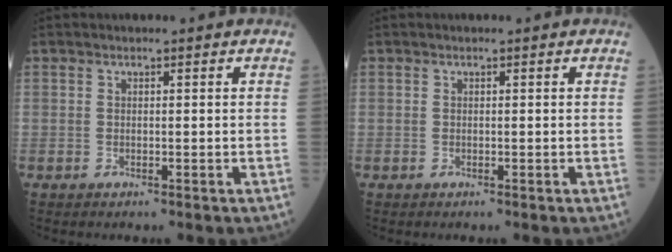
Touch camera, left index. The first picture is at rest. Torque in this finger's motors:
{"motor_torque": [0.07, -0.03, 0.00, 0.00]}